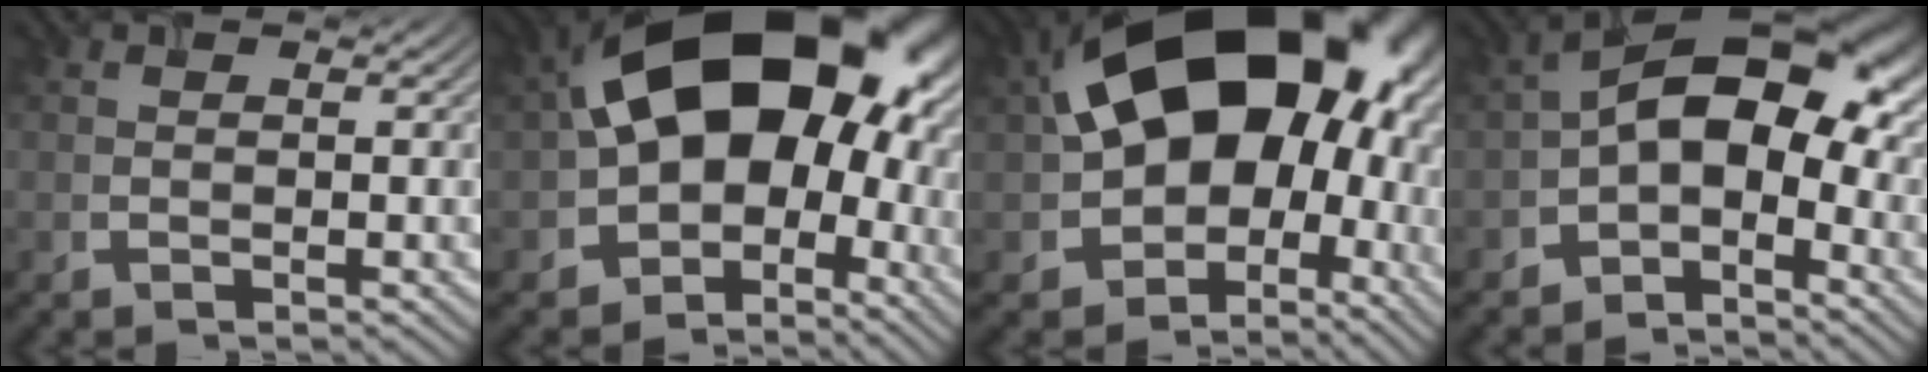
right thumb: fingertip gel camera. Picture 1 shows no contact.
{"total": 18.7, "force": [0.5, 13.2, 13.3], "torque": [-0.191, -0.006, 0.034]}
{"total": 20.9, "force": [2.4, 14.5, 14.9], "torque": [-0.230, -0.005, 0.076]}
{"total": 11.0, "force": [-2.7, 6.6, 8.4], "torque": [-0.119, 0.016, -0.057]}